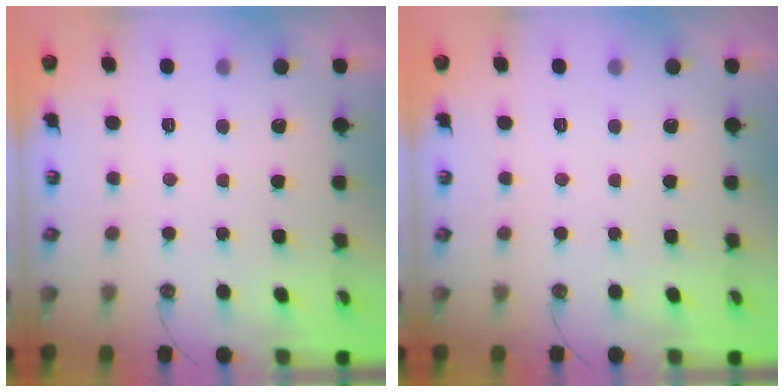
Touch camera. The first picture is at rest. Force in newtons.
{"total": 0.0}